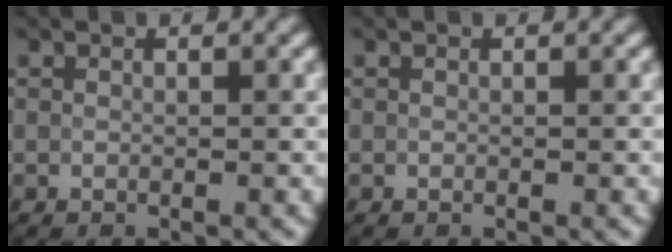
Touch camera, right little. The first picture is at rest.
{"total": 0.0}